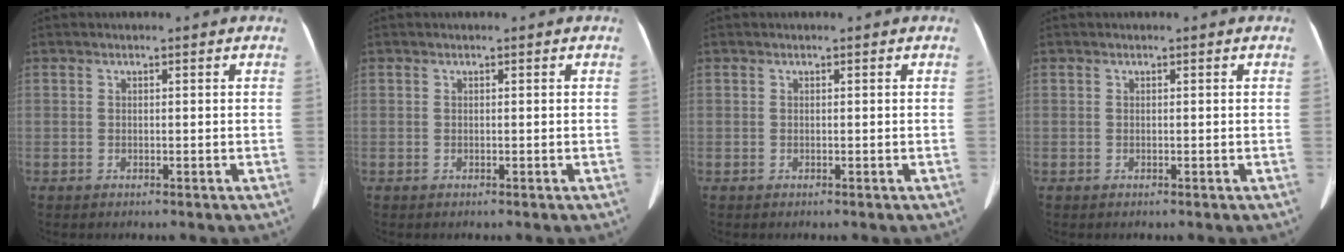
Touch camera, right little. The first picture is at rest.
{"total": 0.0}
{"total": 0.0}
{"total": 0.0}